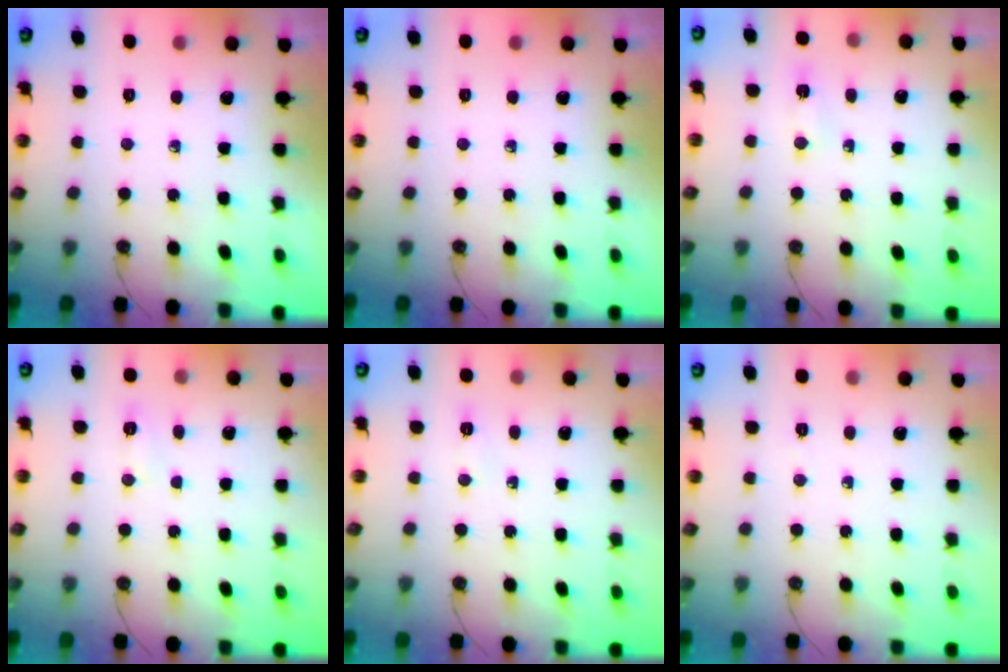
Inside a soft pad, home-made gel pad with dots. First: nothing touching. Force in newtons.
{"total": 0.0}
{"total": 2.8, "press": 2.8, "slide": 0.2}
{"total": 5.8, "press": 5.7, "slide": 0.9}
{"total": 17.8, "press": 5.9, "slide": 16.8}
{"total": 3.4, "press": 2.1, "slide": 2.6}